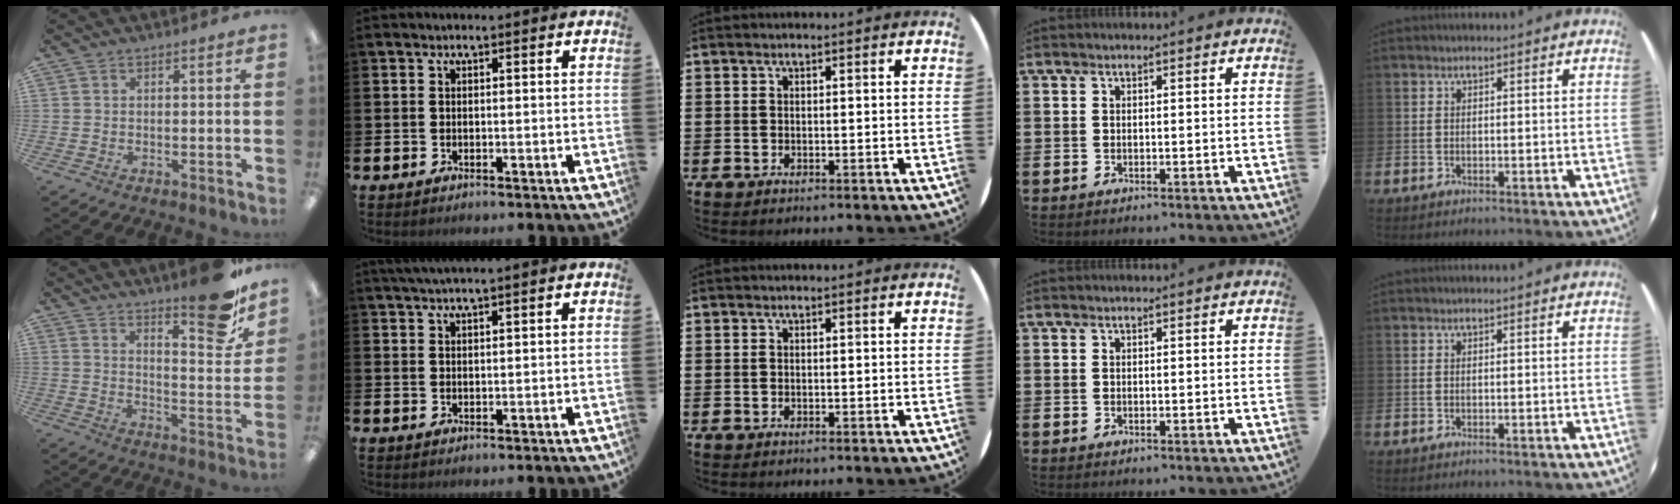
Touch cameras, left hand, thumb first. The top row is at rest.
{"thumb": {"total": 14.3, "force": [11.0, 4.1, 8.1], "torque": [-0.094, -0.085, 0.181]}, "index": {"total": 2.0, "force": [1.8, -0.3, 0.9], "torque": [-0.024, 0.002, 0.035]}}